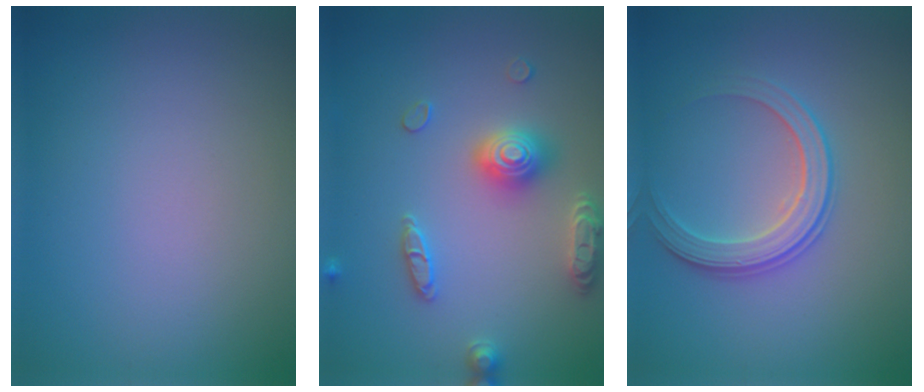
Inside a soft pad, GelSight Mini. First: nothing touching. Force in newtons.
{"total": 3.7, "press": 3.7, "slide": 0.7}
{"total": 2.8, "press": 2.8, "slide": 0.3}